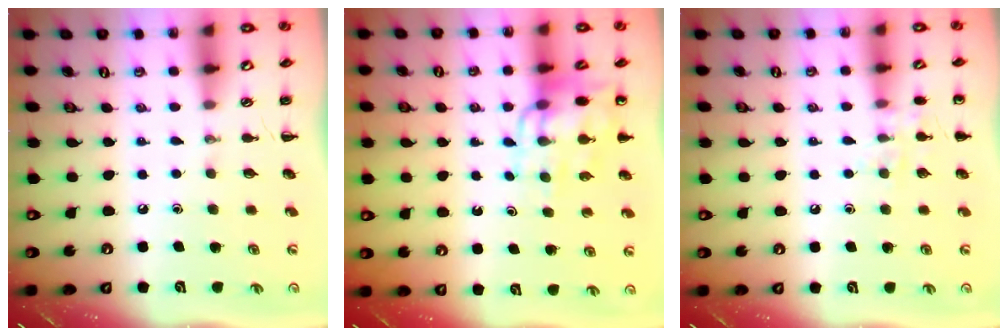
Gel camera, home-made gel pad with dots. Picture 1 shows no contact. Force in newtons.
{"total": 11.2, "press": 10.9, "slide": 2.6}
{"total": 6.9, "press": 6.8, "slide": 1.2}